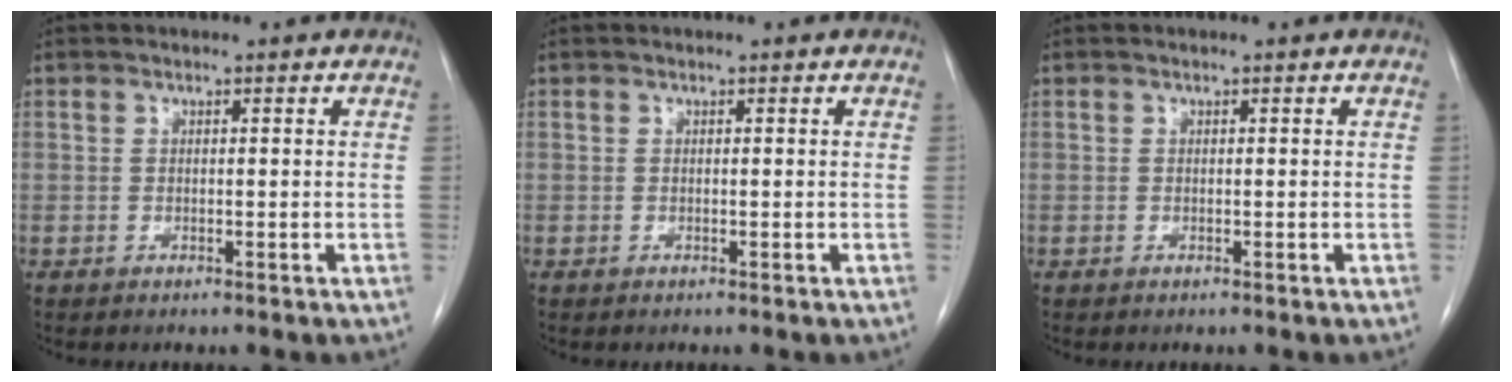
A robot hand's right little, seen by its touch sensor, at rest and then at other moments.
{"total": 0.0}
{"total": 0.0}